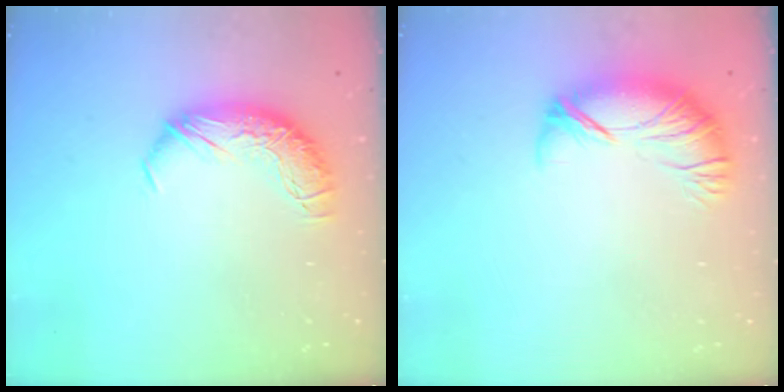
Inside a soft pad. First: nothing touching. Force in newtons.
{"total": 3.2, "press": 2.5, "slide": 2.0}